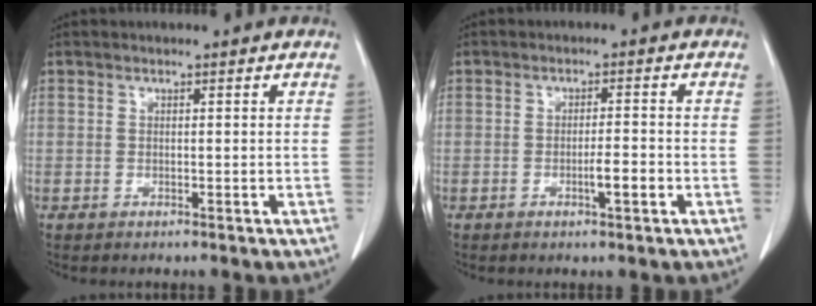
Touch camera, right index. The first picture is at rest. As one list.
[{"total": 3.6, "force": [-1.2, 0.6, 3.3], "torque": [-0.056, 0.001, -0.017]}]